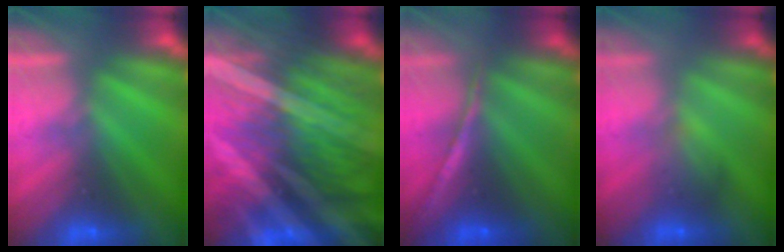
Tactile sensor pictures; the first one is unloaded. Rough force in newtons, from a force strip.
{"total": 9.3}
{"total": 1.4}
{"total": 1.9}